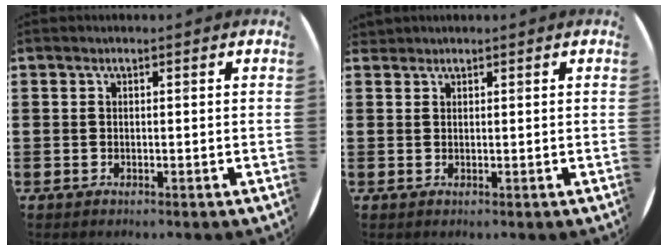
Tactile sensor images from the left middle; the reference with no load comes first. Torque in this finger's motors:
{"motor_torque": [0.09, 0.13, -0.14, -0.05]}